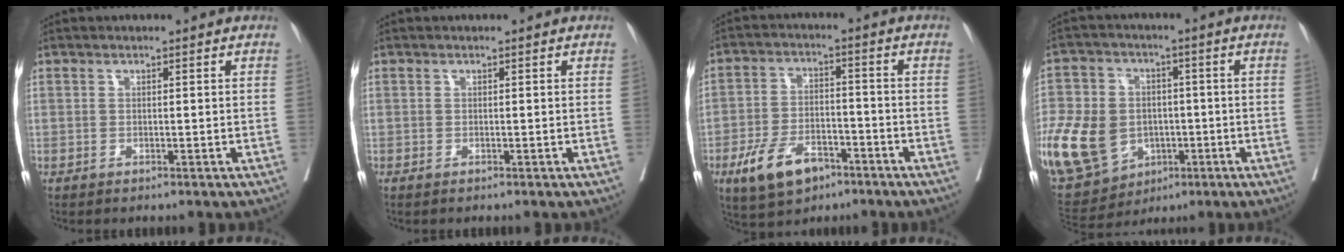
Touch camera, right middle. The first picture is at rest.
{"total": 0.0}
{"total": 9.1, "force": [-5.3, 4.7, 5.7], "torque": [-0.117, 0.001, -0.090]}
{"total": 23.1, "force": [-4.9, 18.4, 13.0], "torque": [-0.352, 0.012, -0.060]}